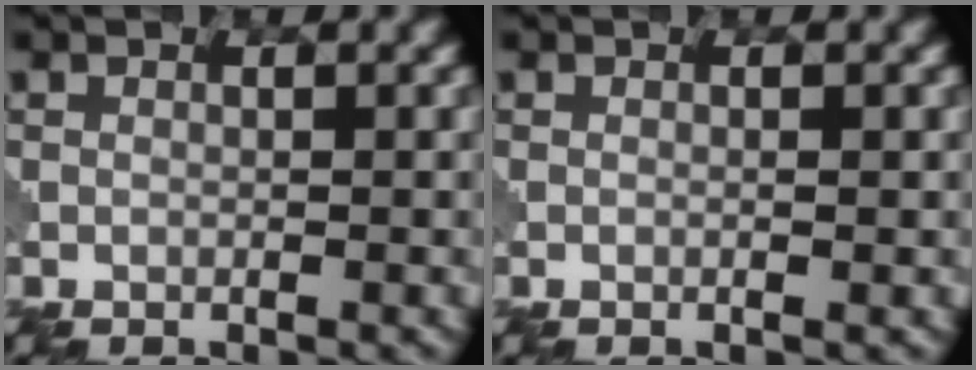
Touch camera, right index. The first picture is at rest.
{"total": 0.6, "force": [0.0, 0.1, 0.6], "torque": [-0.011, -0.001, -0.002]}